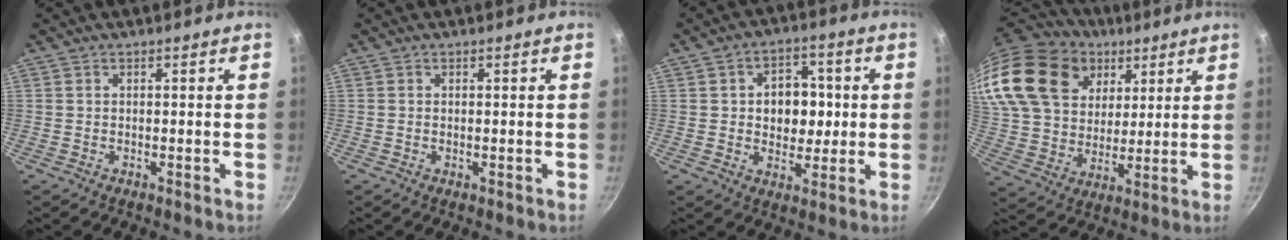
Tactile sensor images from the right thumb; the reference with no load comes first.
{"total": 0.0}
{"total": 9.7, "force": [0.8, 7.4, 6.2], "torque": [-0.047, 0.003, 0.010]}
{"total": 27.6, "force": [14.0, 19.7, 13.4], "torque": [-0.276, -0.007, 0.267]}